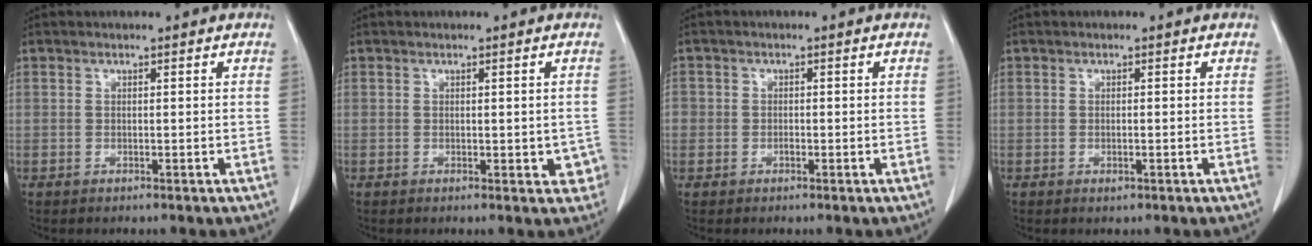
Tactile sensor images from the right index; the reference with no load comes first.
{"total": 2.8, "force": [-0.3, 1.9, 2.0], "torque": [-0.002, 0.005, 0.000]}
{"total": 1.8, "force": [-0.6, 1.6, 0.6], "torque": [-0.010, 0.006, -0.012]}
{"total": 0.7, "force": [-0.2, 0.2, 0.6], "torque": [-0.010, -0.001, -0.001]}